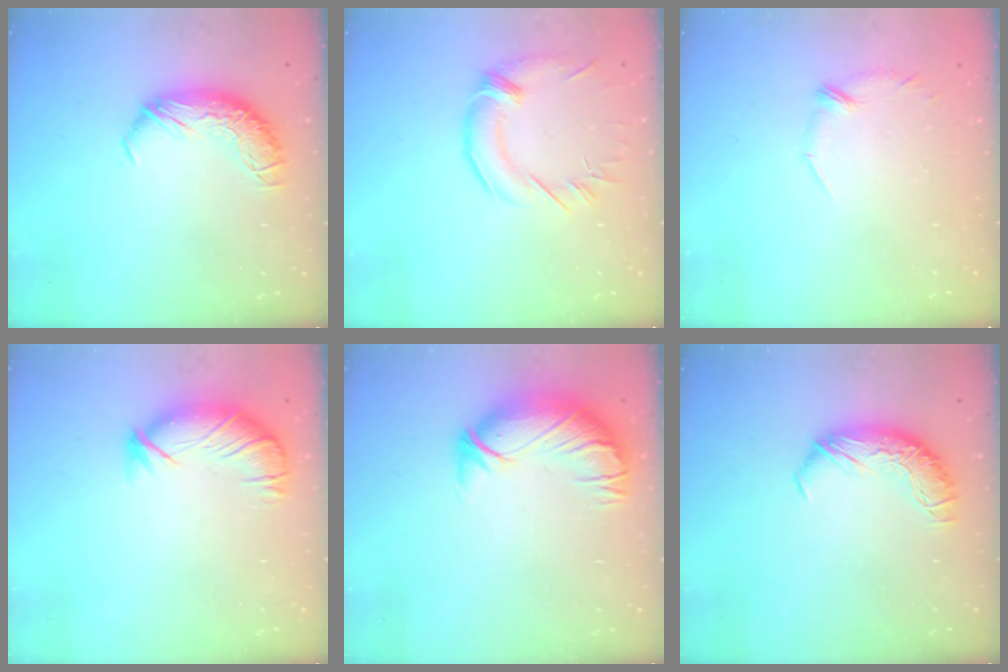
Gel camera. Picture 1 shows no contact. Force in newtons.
{"total": 1.5, "press": 0.3, "slide": 1.5}
{"total": 6.1, "press": 6.0, "slide": 1.1}
{"total": 3.1, "press": 2.5, "slide": 1.8}
{"total": 3.0, "press": 0.5, "slide": 2.9}
{"total": 0.0}